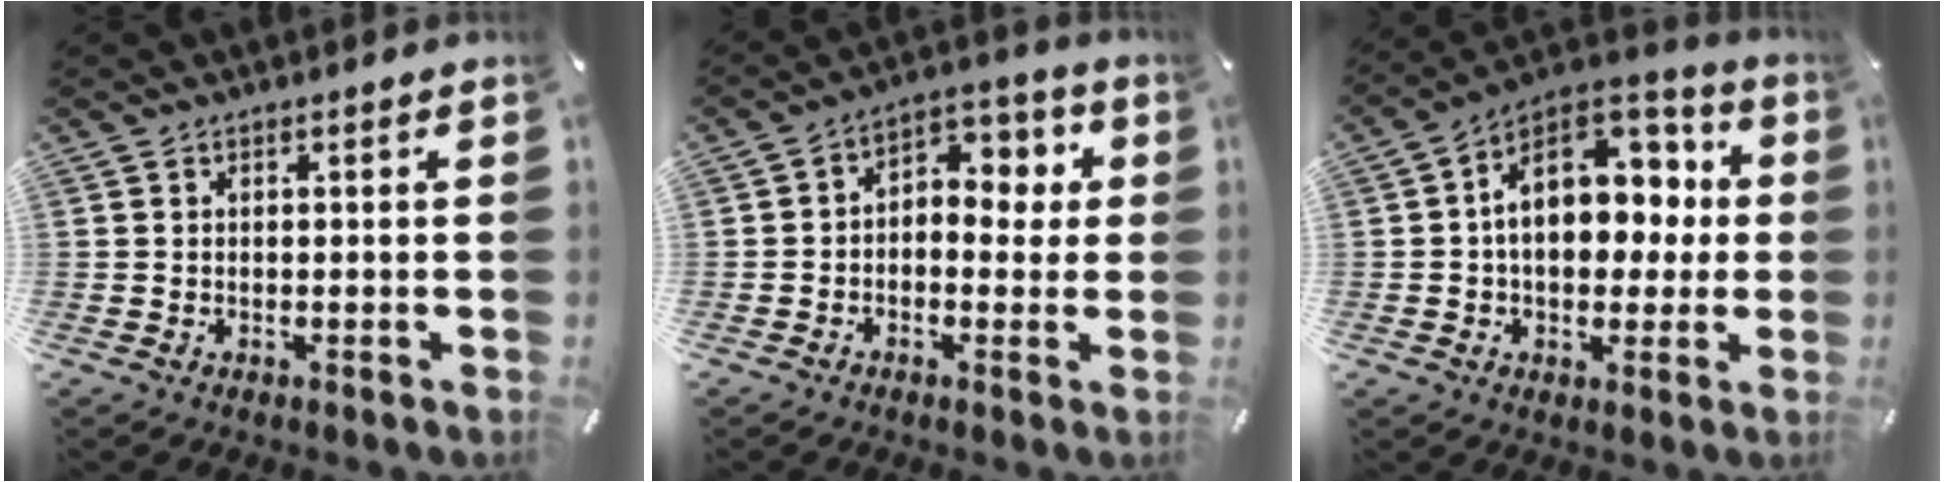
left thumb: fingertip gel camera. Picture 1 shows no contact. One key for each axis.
{"total": 5.4, "fx": -0.4, "fy": 4.4, "fz": 3.2, "tx": -0.039, "ty": 0.003, "tz": -0.017}
{"total": 15.6, "fx": 2.4, "fy": 11.5, "fz": 10.3, "tx": -0.140, "ty": -0.009, "tz": 0.046}